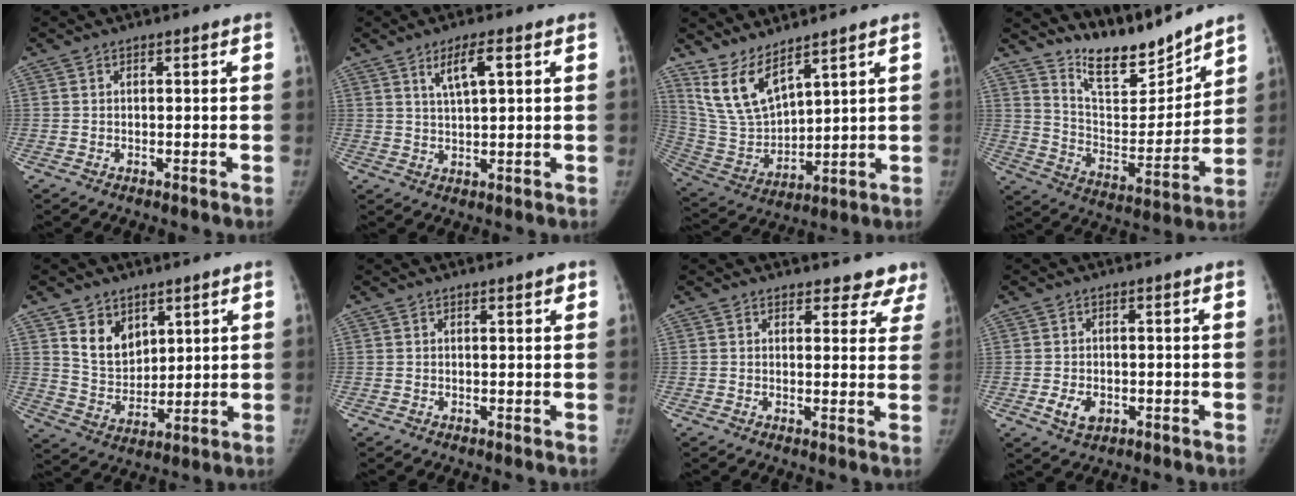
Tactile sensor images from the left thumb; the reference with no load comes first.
{"total": 5.1, "force": [2.3, 1.2, 4.4], "torque": [-0.079, -0.006, 0.044]}
{"total": 10.7, "force": [8.1, 3.5, 6.1], "torque": [-0.111, -0.051, 0.188]}
{"total": 14.2, "force": [12.9, 3.4, 4.6], "torque": [-0.041, -0.102, 0.234]}
{"total": 8.8, "force": [4.8, 6.1, 4.1], "torque": [-0.041, -0.038, 0.101]}
{"total": 1.0, "force": [0.7, 0.2, 0.7], "torque": [-0.008, -0.002, 0.009]}
{"total": 6.9, "force": [6.2, 2.8, 0.3], "torque": [0.051, -0.027, 0.046]}
{"total": 3.9, "force": [-1.2, 2.7, 2.5], "torque": [-0.036, 0.003, -0.014]}